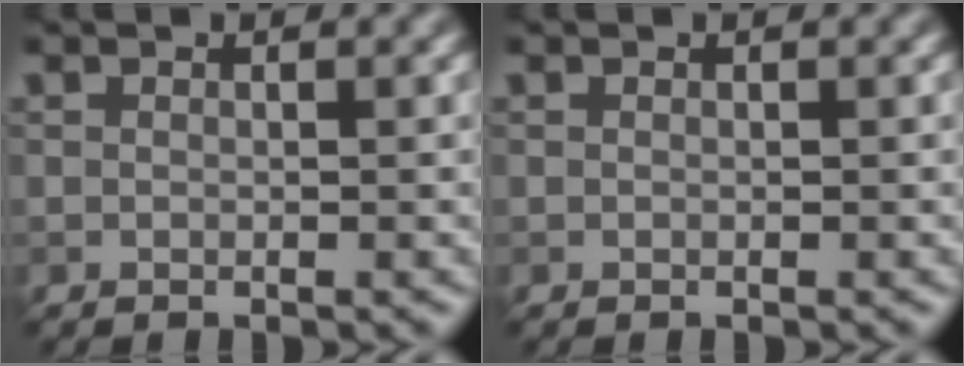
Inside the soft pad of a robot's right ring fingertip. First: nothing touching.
{"total": 0.0}